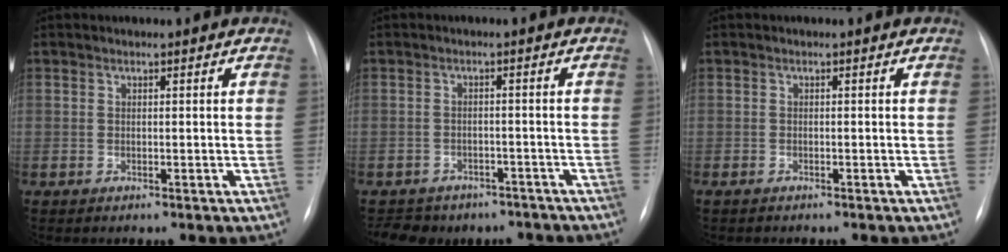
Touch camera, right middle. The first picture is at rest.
{"total": 9.5, "force": [-7.6, 5.4, 1.6], "torque": [-0.030, 0.011, -0.085]}
{"total": 1.0, "force": [-0.9, 0.2, 0.4], "torque": [-0.007, -0.003, -0.009]}